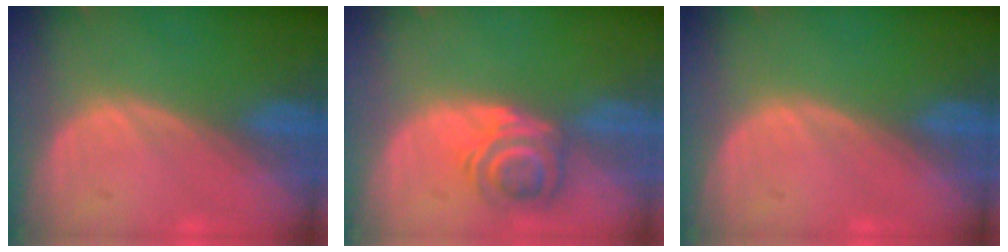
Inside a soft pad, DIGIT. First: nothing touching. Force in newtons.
{"total": 5.7, "press": 5.1, "slide": 2.5}
{"total": 0.0}